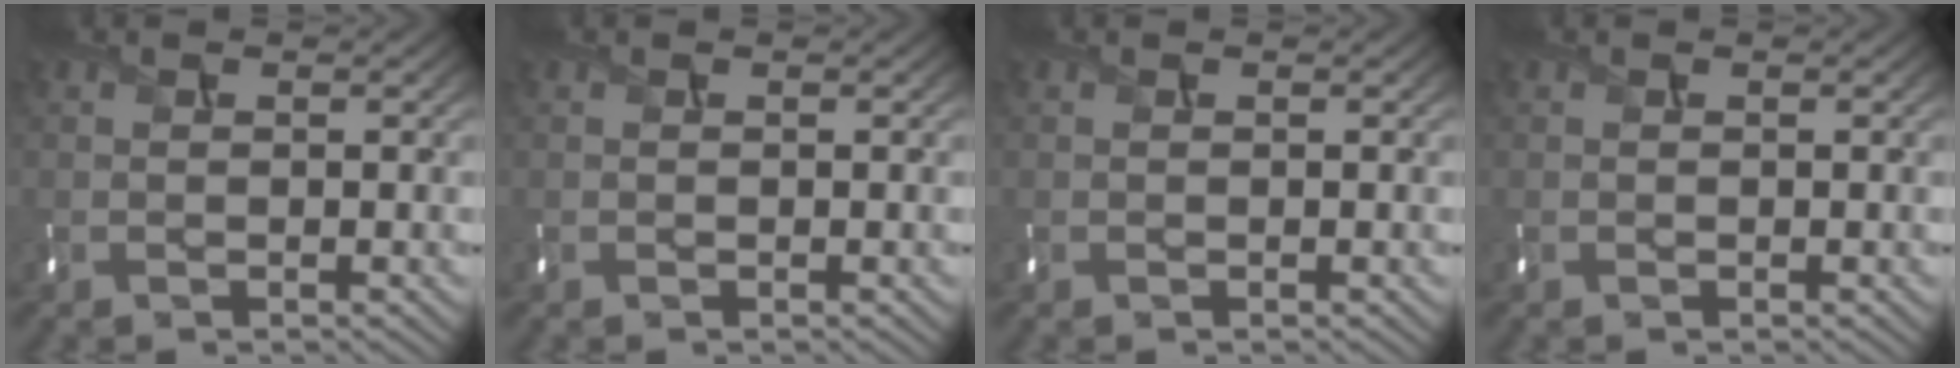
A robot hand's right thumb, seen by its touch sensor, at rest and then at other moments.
{"total": 0.0}
{"total": 0.0}
{"total": 0.0}